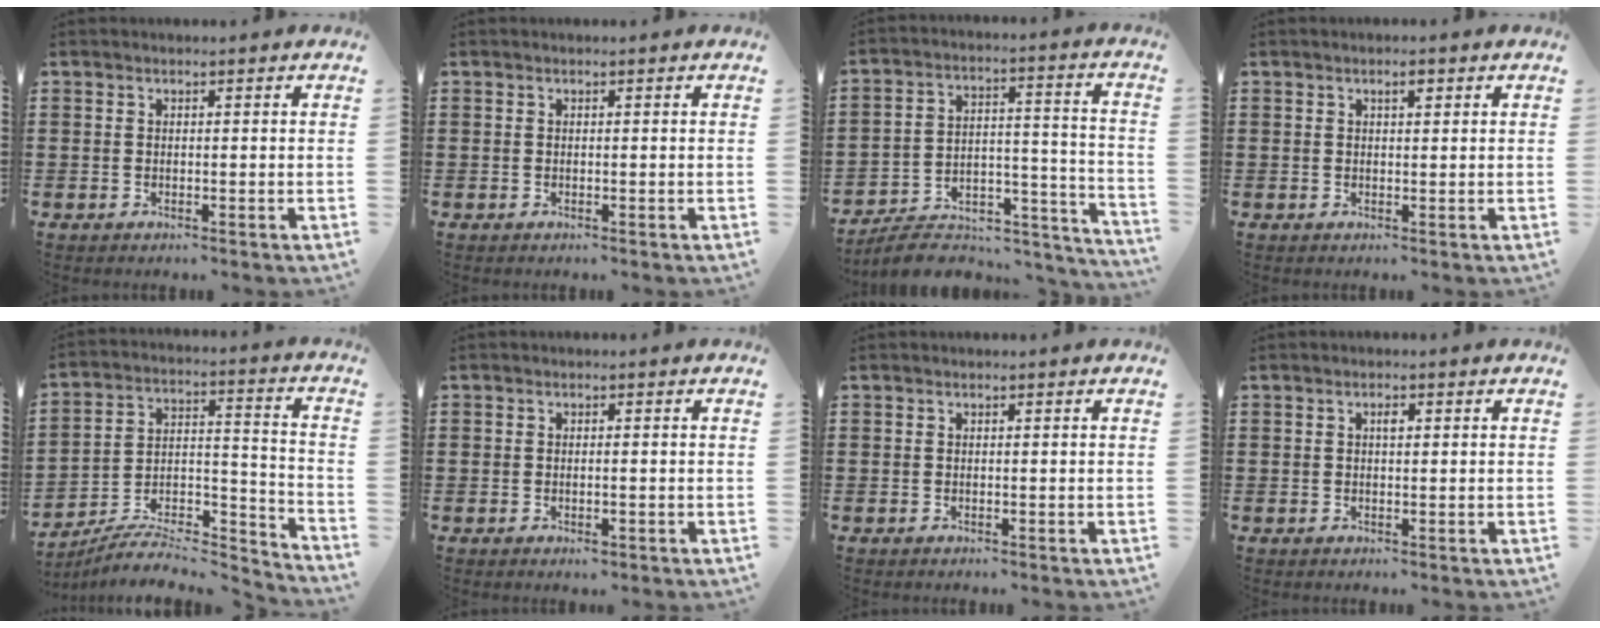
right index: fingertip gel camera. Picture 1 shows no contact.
{"total": 0.0}
{"total": 7.8, "force": [-6.9, 2.3, 2.8], "torque": [-0.040, 0.019, -0.130]}
{"total": 1.6, "force": [0.8, 0.6, 1.3], "torque": [-0.019, 0.002, 0.011]}
{"total": 7.0, "force": [-6.4, 1.7, 2.2], "torque": [-0.032, 0.006, -0.125]}
{"total": 1.2, "force": [-0.4, 0.5, 1.1], "torque": [-0.020, -0.001, -0.007]}
{"total": 0.0}
{"total": 1.2, "force": [0.3, 0.5, 1.0], "torque": [-0.022, 0.003, 0.004]}